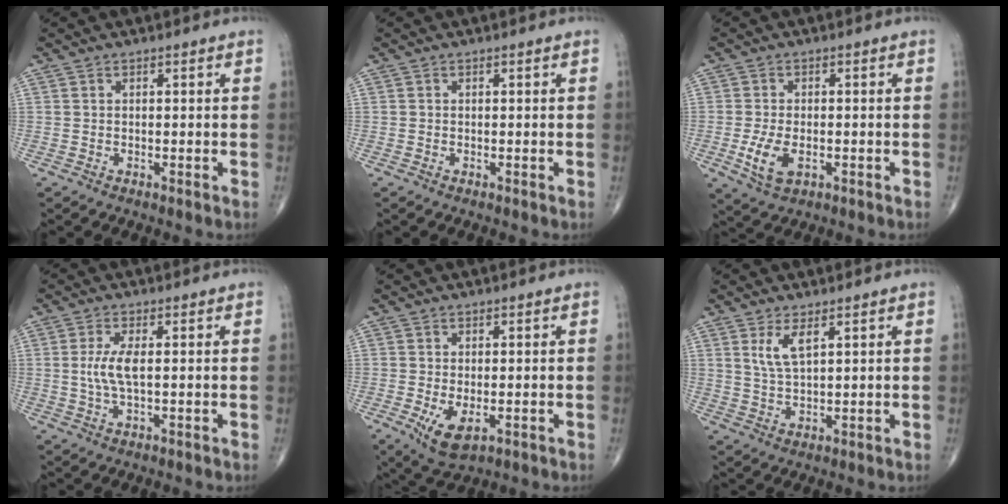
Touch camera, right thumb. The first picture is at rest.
{"total": 0.0}
{"total": 6.0, "force": [-1.6, 3.2, 4.8], "torque": [-0.101, -0.005, -0.024]}
{"total": 4.7, "force": [0.3, 1.4, 4.5], "torque": [-0.109, -0.002, 0.006]}
{"total": 5.6, "force": [-1.6, 2.7, 4.7], "torque": [-0.085, -0.015, -0.018]}
{"total": 4.5, "force": [2.1, 1.4, 3.8], "torque": [-0.076, -0.013, 0.049]}